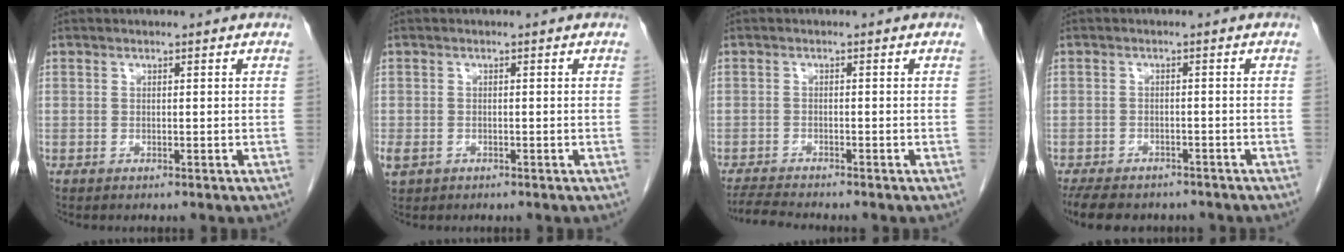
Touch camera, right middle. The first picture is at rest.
{"total": 2.2, "force": [-0.9, 1.7, 1.1], "torque": [-0.028, -0.001, -0.008]}
{"total": 4.1, "force": [-3.9, -0.5, 1.2], "torque": [-0.023, -0.022, -0.069]}
{"total": 10.5, "force": [-8.6, 4.4, 4.1], "torque": [-0.078, -0.007, -0.117]}